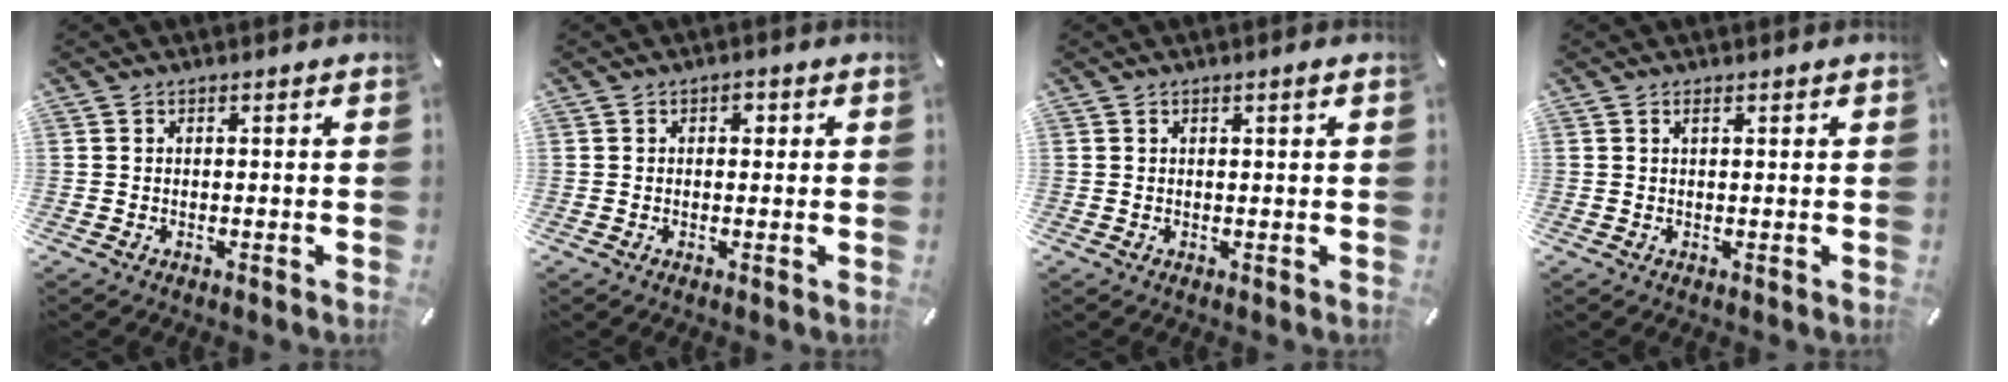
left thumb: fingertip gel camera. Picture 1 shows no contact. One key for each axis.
{"total": 1.5, "fx": 0.4, "fy": 1.2, "fz": 0.9, "tx": -0.011, "ty": 0.005, "tz": 0.003}
{"total": 1.2, "fx": 0.6, "fy": 0.1, "fz": 1.0, "tx": -0.019, "ty": 0.001, "tz": 0.009}
{"total": 1.0, "fx": 0.5, "fy": 0.3, "fz": 0.8, "tx": -0.016, "ty": 0.001, "tz": 0.008}